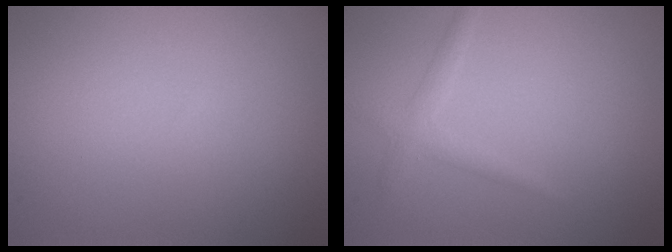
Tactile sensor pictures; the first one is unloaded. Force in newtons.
{"total": 1.5, "press": 1.5, "slide": 0.0}